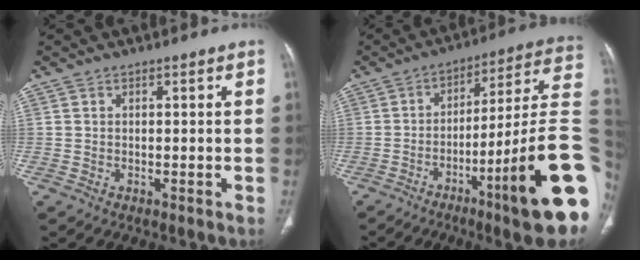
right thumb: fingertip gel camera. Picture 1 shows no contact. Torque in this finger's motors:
{"motor_torque": [0.30, 0.17, 1.15, -1.62, 0.15]}